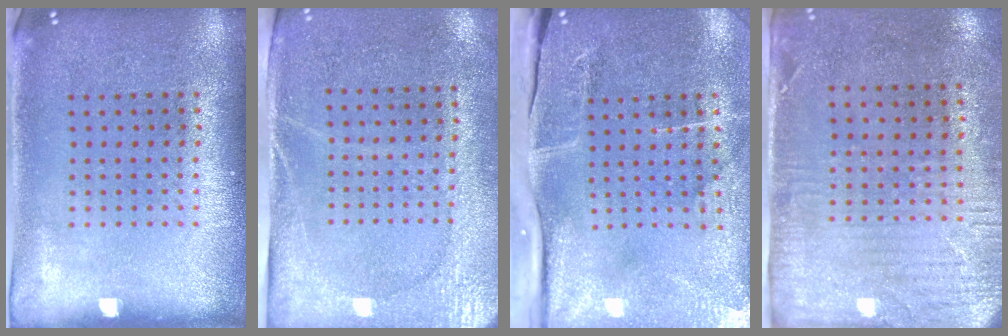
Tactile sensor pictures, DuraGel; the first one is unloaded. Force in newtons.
{"total": 2.7, "press": 2.3, "slide": 1.4}
{"total": 4.9, "press": 3.9, "slide": 3.0}
{"total": 2.9, "press": 2.4, "slide": 1.7}